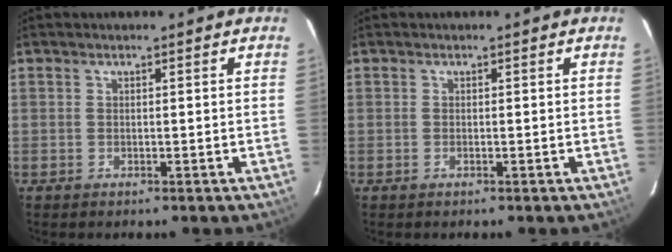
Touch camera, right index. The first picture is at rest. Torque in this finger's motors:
{"motor_torque": [-0.16, -0.10, 0.00, 0.00]}